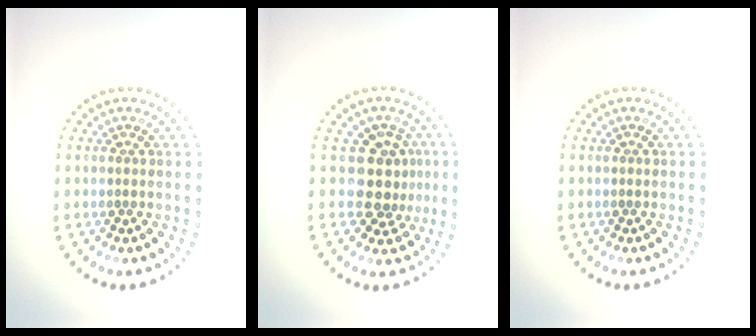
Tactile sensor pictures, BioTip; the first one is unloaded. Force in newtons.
{"total": 3.4, "press": 2.9, "slide": 1.8}
{"total": 0.0}